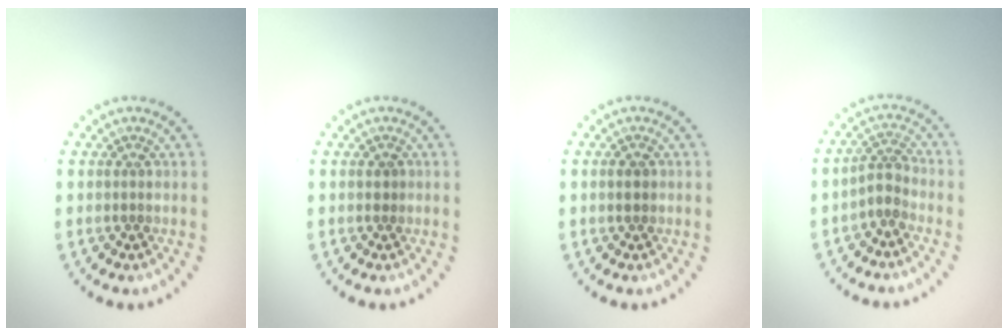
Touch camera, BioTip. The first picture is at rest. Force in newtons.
{"total": 0.7, "press": 0.7, "slide": 0.2}
{"total": 0.9, "press": 0.9, "slide": 0.1}
{"total": 2.2, "press": 1.6, "slide": 1.5}